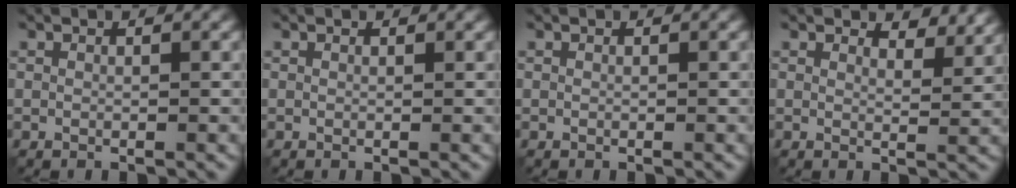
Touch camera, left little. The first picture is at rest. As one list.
[{"total": 0.0}, {"total": 0.0}, {"total": 3.1, "force": [2.8, 0.8, 1.1], "torque": [-0.023, -0.005, 0.034]}]